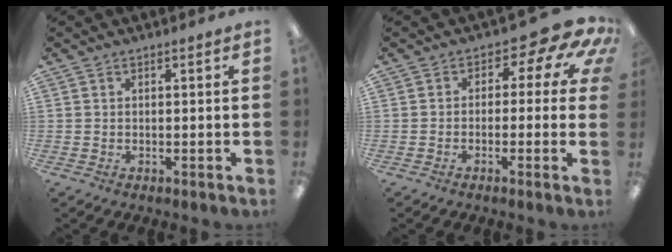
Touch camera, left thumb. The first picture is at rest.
{"total": 7.3, "force": [2.0, 3.9, 5.9], "torque": [-0.078, -0.016, 0.032]}